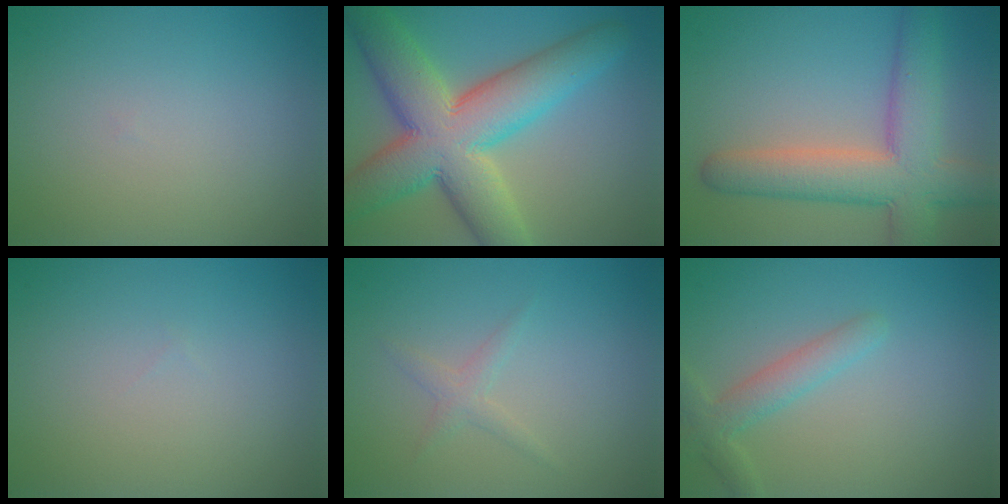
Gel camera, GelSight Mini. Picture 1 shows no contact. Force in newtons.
{"total": 12.2, "press": 12.1, "slide": 0.9}
{"total": 8.1, "press": 8.1, "slide": 0.7}
{"total": 0.0}
{"total": 1.3, "press": 1.3, "slide": 0.0}
{"total": 2.8, "press": 2.8, "slide": 0.2}